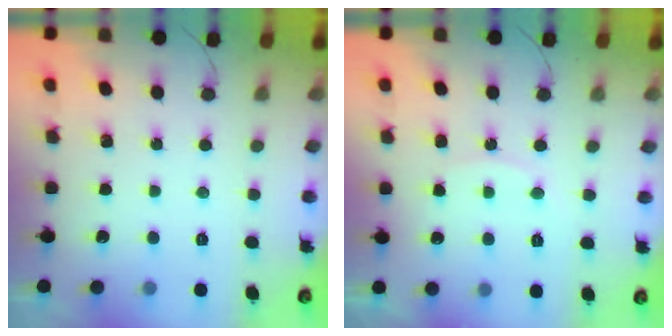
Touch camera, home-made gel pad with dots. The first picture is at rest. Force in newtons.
{"total": 4.1, "press": 4.1, "slide": 0.2}